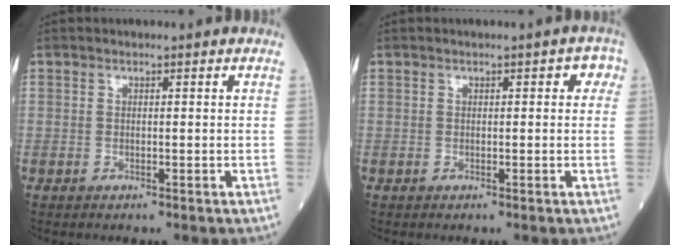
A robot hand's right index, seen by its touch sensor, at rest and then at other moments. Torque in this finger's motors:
{"motor_torque": [0.06, 0.00, 0.03, 0.03]}